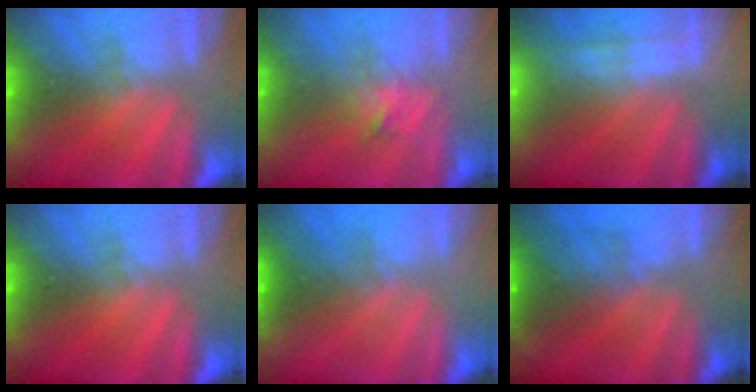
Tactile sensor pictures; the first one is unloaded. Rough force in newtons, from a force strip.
{"total": 2.8}
{"total": 2.3}
{"total": 0.0}
{"total": 1.7}
{"total": 7.2}